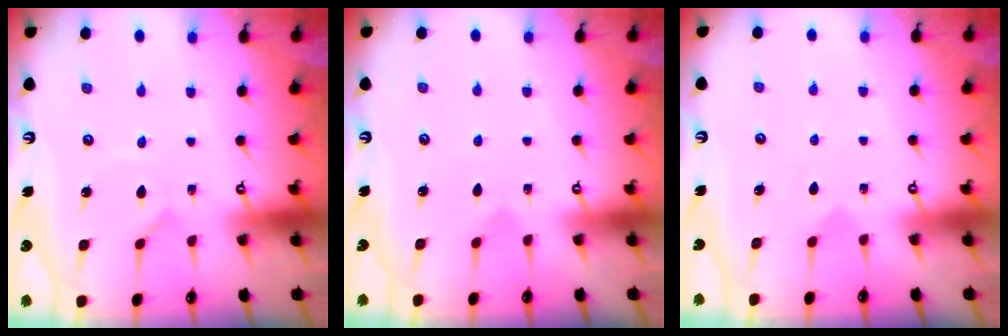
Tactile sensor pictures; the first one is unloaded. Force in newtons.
{"total": 2.7, "press": 2.7, "slide": 0.1}
{"total": 3.9, "press": 3.9, "slide": 0.3}